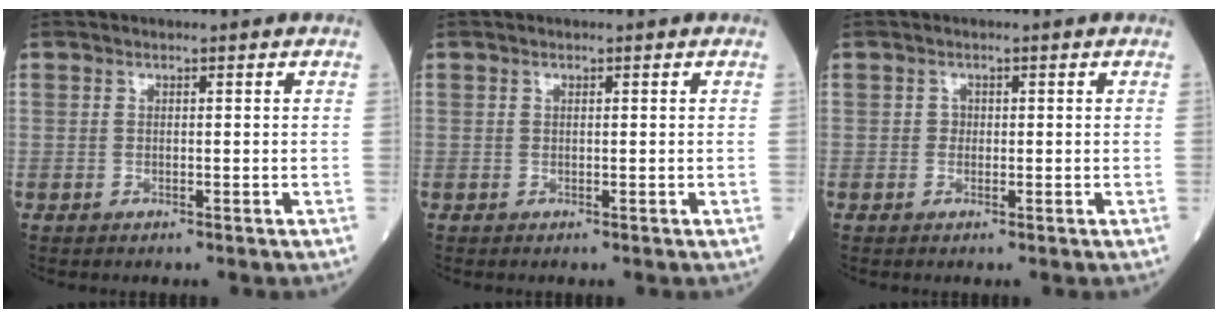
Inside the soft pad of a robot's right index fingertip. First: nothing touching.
{"total": 0.0}
{"total": 0.7, "force": [0.0, 0.7, 0.2], "torque": [0.000, 0.002, -0.001]}